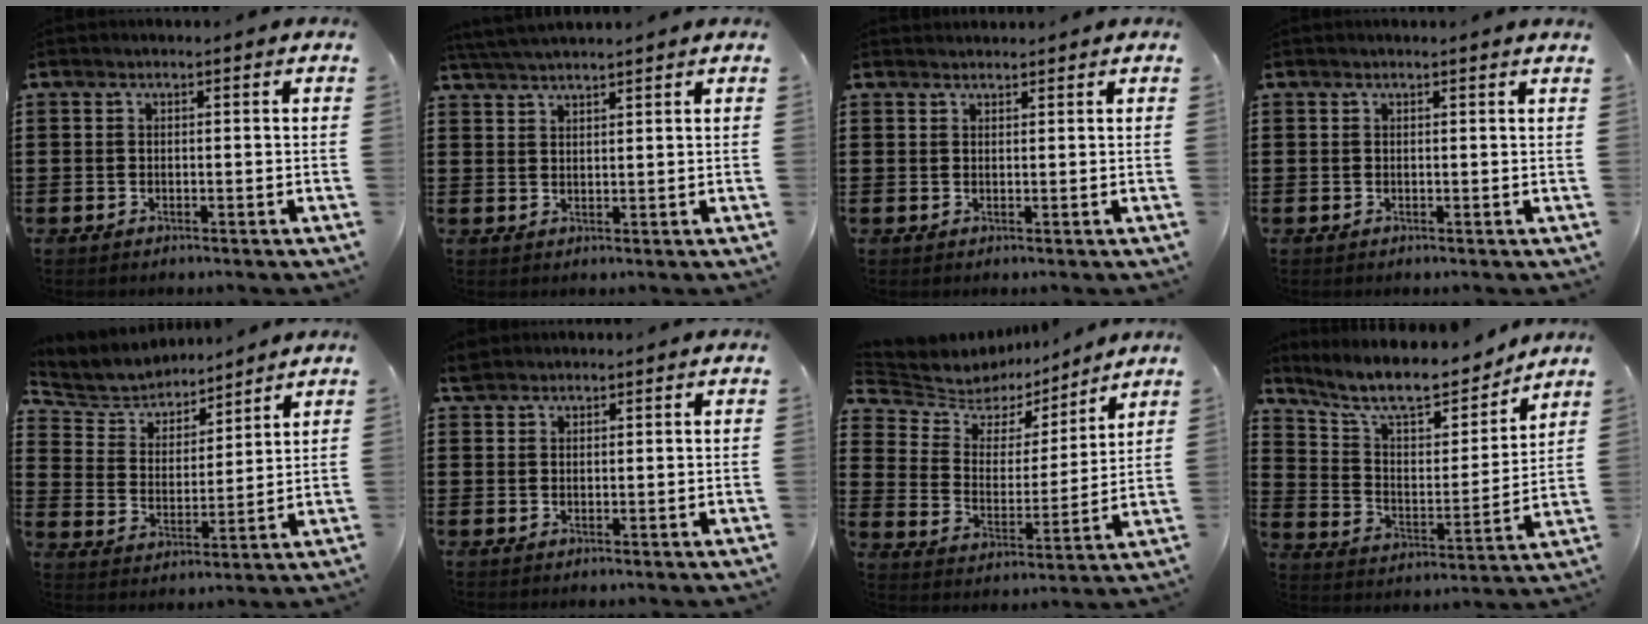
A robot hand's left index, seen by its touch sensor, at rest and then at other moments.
{"total": 3.0, "force": [2.8, -0.1, 0.8], "torque": [-0.024, -0.002, 0.055]}
{"total": 1.1, "force": [1.1, 0.2, 0.0], "torque": [-0.002, 0.000, 0.022]}
{"total": 0.6, "force": [0.4, -0.1, 0.3], "torque": [-0.007, -0.003, 0.009]}
{"total": 5.4, "force": [5.2, 1.4, 0.1], "torque": [-0.038, -0.031, 0.088]}
{"total": 1.9, "force": [1.7, 0.6, 0.4], "torque": [-0.012, 0.003, 0.035]}
{"total": 5.8, "force": [5.0, 2.9, 0.7], "torque": [-0.055, -0.034, 0.085]}
{"total": 10.7, "force": [9.2, 2.4, 5.1], "torque": [-0.129, -0.052, 0.157]}